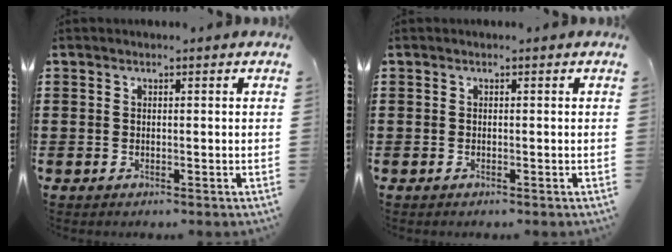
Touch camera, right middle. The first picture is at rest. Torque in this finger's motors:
{"motor_torque": [-1.25, 0.89, 0.04, -0.01]}